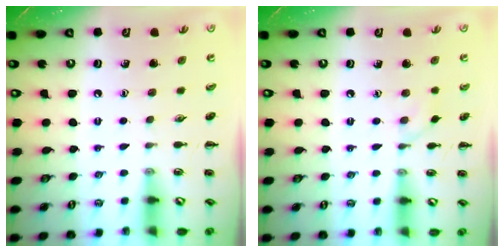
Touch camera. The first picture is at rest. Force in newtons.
{"total": 3.4, "press": 3.1, "slide": 1.4}